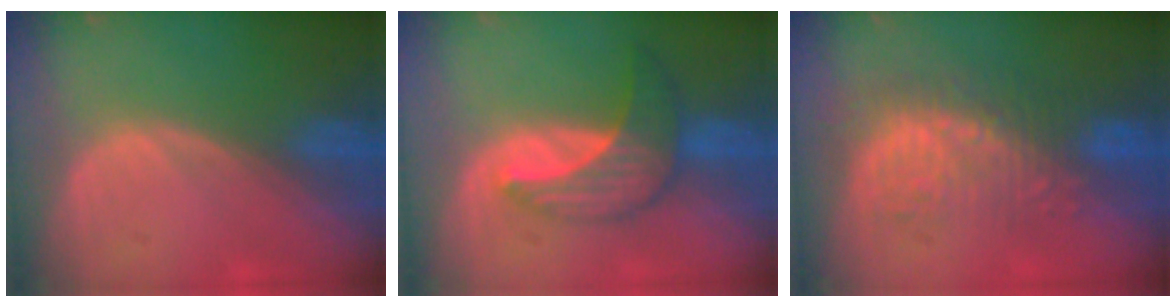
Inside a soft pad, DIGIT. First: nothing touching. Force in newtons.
{"total": 7.3, "press": 6.8, "slide": 2.7}
{"total": 9.1, "press": 8.6, "slide": 3.0}